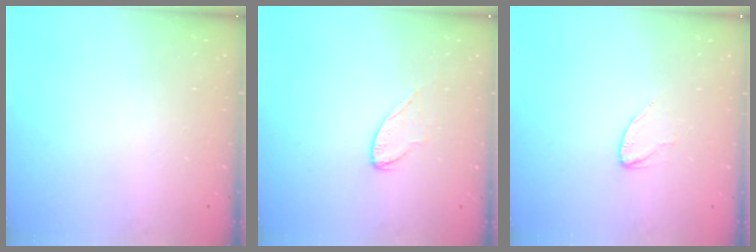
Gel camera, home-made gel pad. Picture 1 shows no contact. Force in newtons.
{"total": 5.9, "press": 5.9, "slide": 0.6}
{"total": 3.5, "press": 3.5, "slide": 0.3}